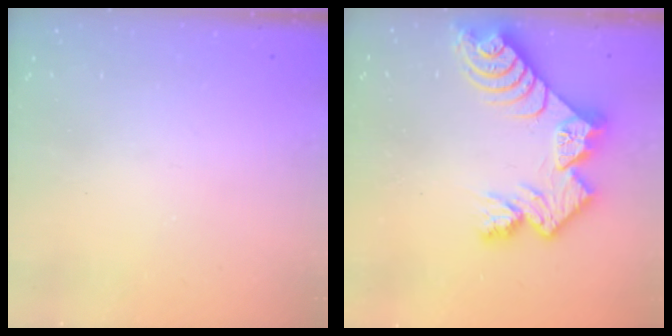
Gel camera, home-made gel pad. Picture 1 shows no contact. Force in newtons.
{"total": 11.7, "press": 11.6, "slide": 1.3}